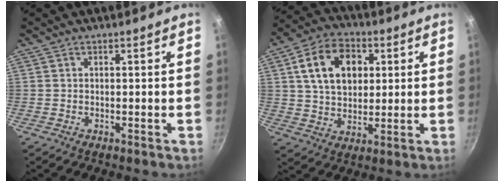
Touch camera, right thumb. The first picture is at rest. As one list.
[{"total": 14.2, "force": [3.8, 10.0, 9.3], "torque": [-0.132, 0.005, 0.058]}]